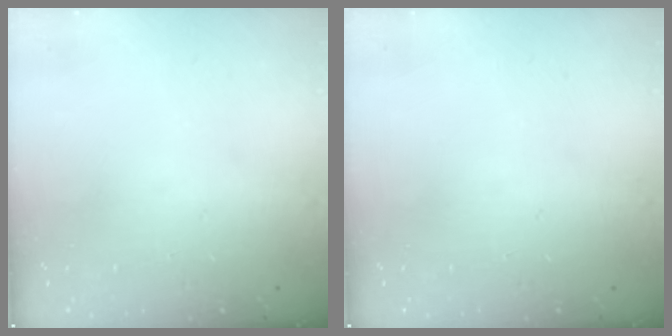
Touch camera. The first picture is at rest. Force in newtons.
{"total": 0.0}